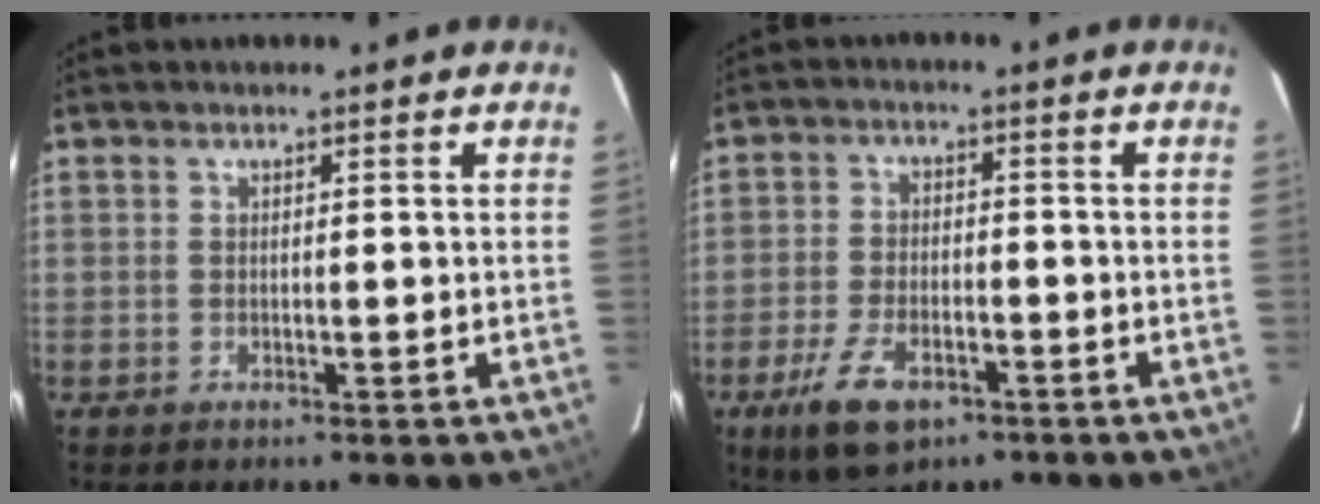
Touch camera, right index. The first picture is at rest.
{"total": 9.8, "force": [-5.6, 4.7, 6.6], "torque": [-0.152, -0.012, -0.097]}